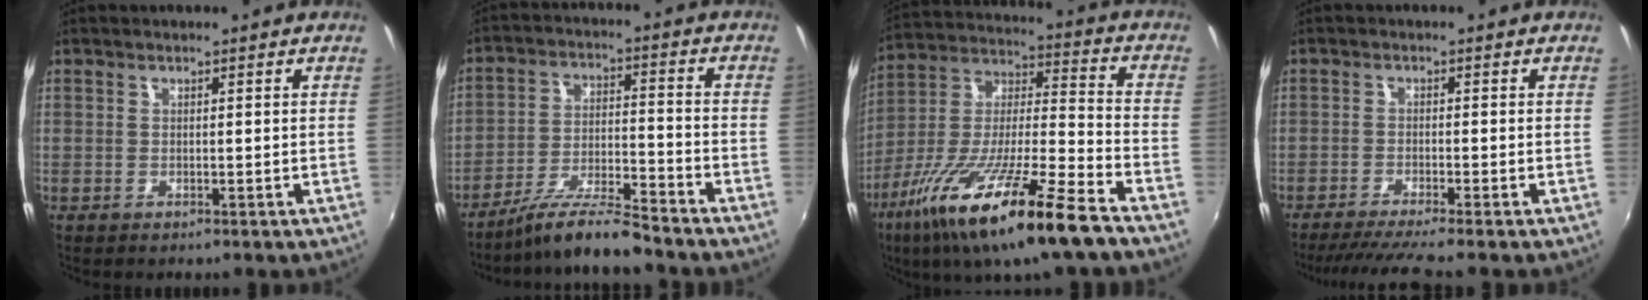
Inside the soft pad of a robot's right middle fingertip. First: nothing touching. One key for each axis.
{"total": 9.7, "fx": -8.7, "fy": 0.0, "fz": 4.2, "tx": -0.084, "ty": 0.009, "tz": -0.159}
{"total": 22.7, "fx": -14.1, "fy": 2.4, "fz": 17.6, "tx": -0.321, "ty": -0.042, "tz": -0.252}
{"total": 6.9, "fx": -6.0, "fy": -1.2, "fz": 3.2, "tx": -0.076, "ty": -0.021, "tz": -0.099}